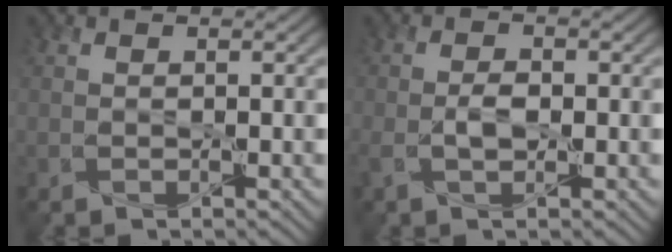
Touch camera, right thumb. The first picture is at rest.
{"total": 3.1, "force": [-0.8, 1.6, 2.5], "torque": [-0.057, -0.002, -0.016]}